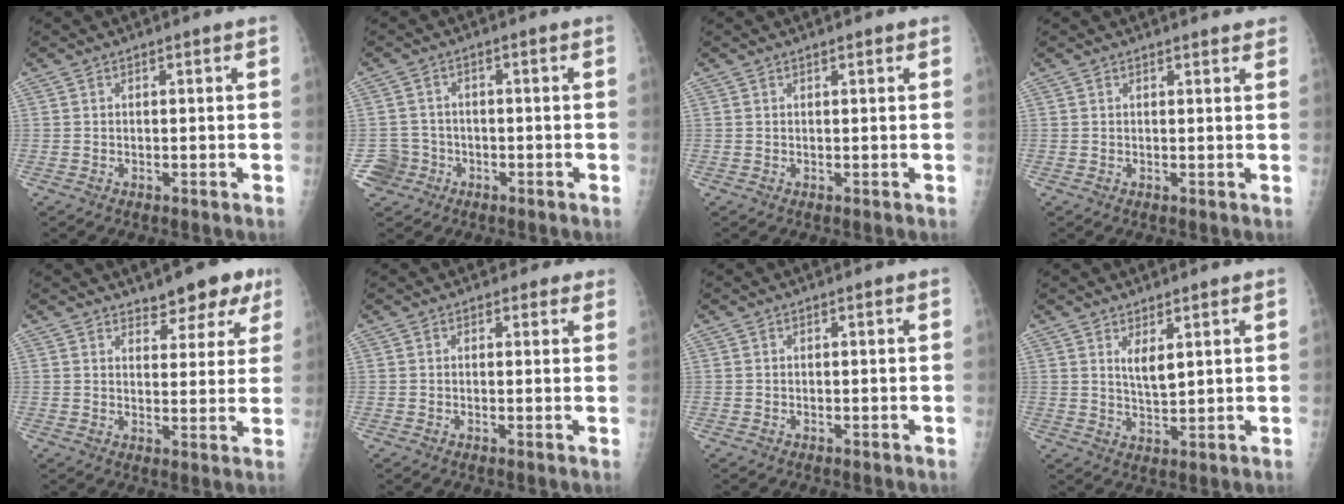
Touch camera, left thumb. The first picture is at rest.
{"total": 4.6, "force": [-1.9, 4.1, -0.1], "torque": [0.023, 0.016, -0.033]}
{"total": 0.7, "force": [0.5, 0.2, 0.4], "torque": [-0.007, -0.002, 0.007]}
{"total": 3.7, "force": [3.4, 0.8, 1.3], "torque": [-0.003, -0.007, 0.029]}
{"total": 7.2, "force": [5.3, 3.3, 3.7], "torque": [-0.013, -0.030, 0.066]}
{"total": 2.4, "force": [2.0, 1.3, 0.0], "torque": [0.019, -0.010, 0.010]}
{"total": 0.0}
{"total": 3.9, "force": [2.0, 1.3, 3.1], "torque": [-0.052, -0.021, 0.040]}